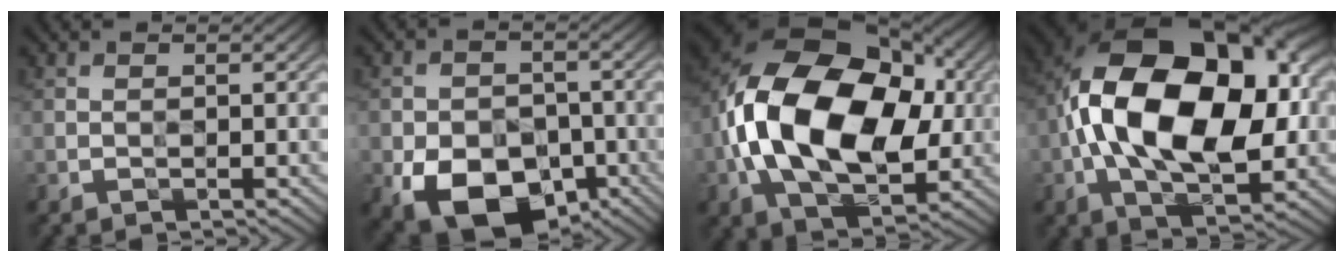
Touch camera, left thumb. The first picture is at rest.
{"total": 12.9, "force": [-5.9, 8.5, 7.7], "torque": [-0.136, -0.037, -0.097]}
{"total": 18.4, "force": [0.0, 12.1, 13.8], "torque": [-0.270, 0.004, 0.001]}
{"total": 19.1, "force": [0.7, 11.1, 15.5], "torque": [-0.291, 0.006, 0.012]}